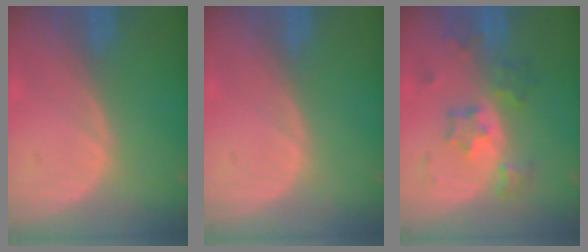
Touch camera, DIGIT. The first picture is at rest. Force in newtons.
{"total": 0.0}
{"total": 5.9, "press": 5.9, "slide": 0.8}